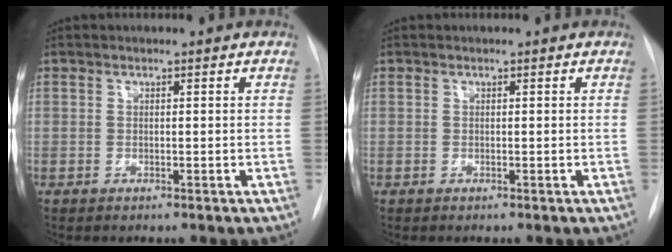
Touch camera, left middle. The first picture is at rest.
{"total": 0.0}